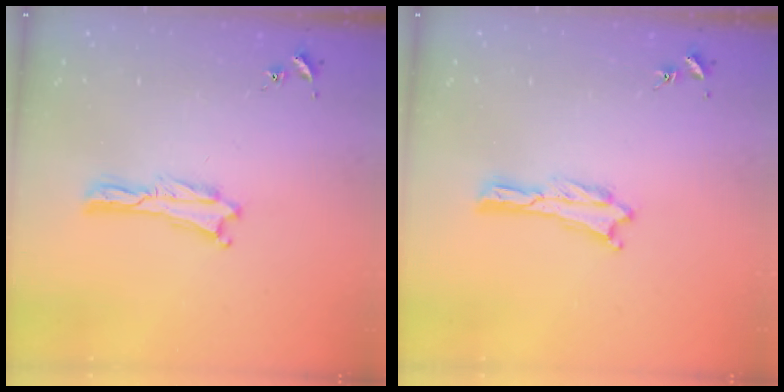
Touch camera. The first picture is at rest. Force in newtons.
{"total": 0.0}